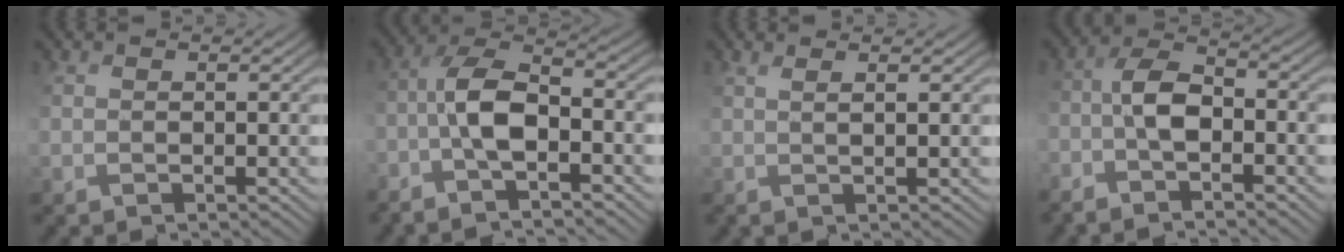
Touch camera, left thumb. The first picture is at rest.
{"total": 6.8, "force": [-2.8, 2.4, 5.7], "torque": [-0.111, 0.011, -0.070]}
{"total": 2.3, "force": [1.1, 0.5, 2.0], "torque": [-0.031, 0.004, 0.005]}
{"total": 5.3, "force": [-2.7, 2.3, 4.0], "torque": [-0.079, 0.007, -0.067]}